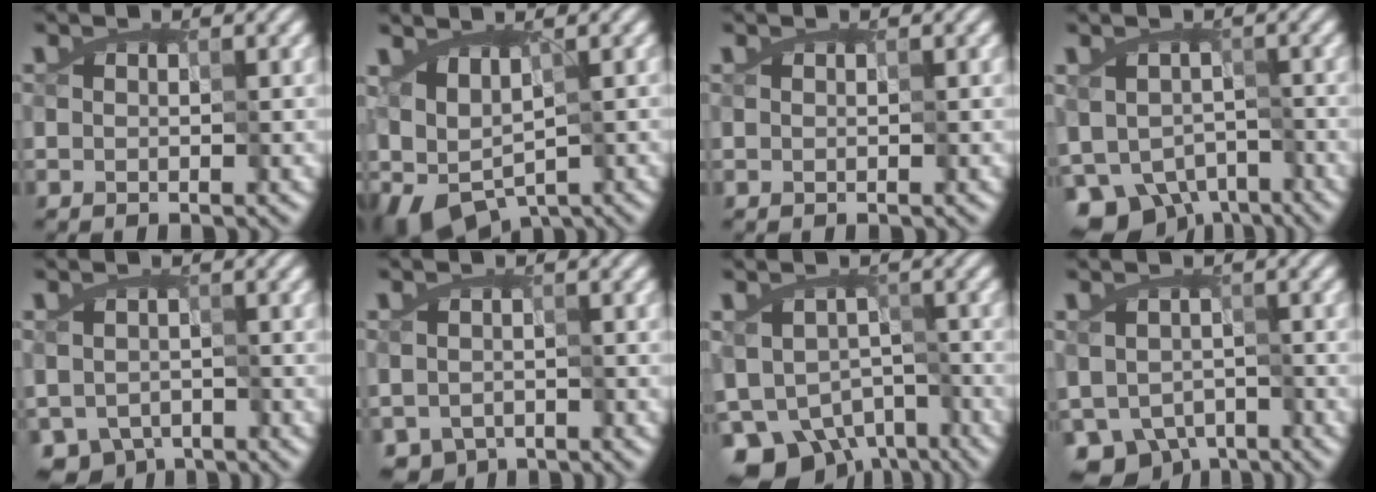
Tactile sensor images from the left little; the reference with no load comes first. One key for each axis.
{"total": 5.9, "fx": -2.5, "fy": 3.8, "fz": 3.7, "tx": -0.064, "ty": -0.014, "tz": -0.044}
{"total": 0.0}
{"total": 7.0, "fx": -4.3, "fy": 4.9, "fz": 2.6, "tx": -0.033, "ty": -0.022, "tz": -0.070}
{"total": 3.8, "fx": -1.8, "fy": 2.9, "fz": 1.5, "tx": -0.014, "ty": -0.012, "tz": -0.016}
{"total": 2.9, "fx": -1.3, "fy": 2.2, "fz": 1.3, "tx": -0.015, "ty": -0.007, "tz": -0.008}
{"total": 8.4, "fx": -5.5, "fy": 5.3, "fz": 3.3, "tx": -0.047, "ty": -0.016, "tz": -0.090}
{"total": 5.8, "fx": -3.3, "fy": 4.2, "fz": 2.3, "tx": -0.023, "ty": -0.022, "tz": -0.049}